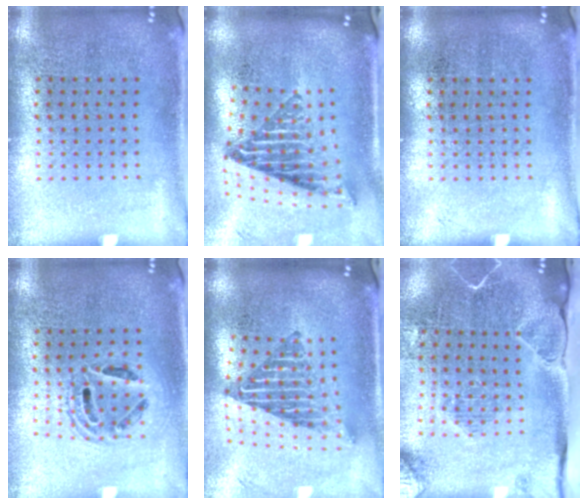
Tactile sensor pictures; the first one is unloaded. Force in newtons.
{"total": 2.0, "press": 1.5, "slide": 1.4}
{"total": 0.0}
{"total": 1.4, "press": 1.2, "slide": 0.6}
{"total": 2.1, "press": 1.6, "slide": 1.4}
{"total": 2.1, "press": 2.0, "slide": 0.6}